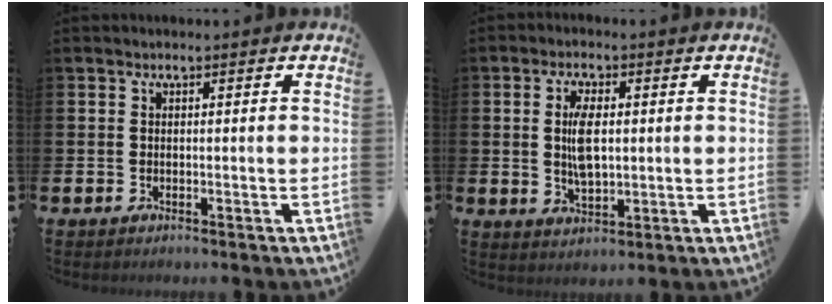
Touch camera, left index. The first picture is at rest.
{"total": 5.1, "force": [0.8, 2.6, 4.4], "torque": [-0.077, 0.006, 0.009]}